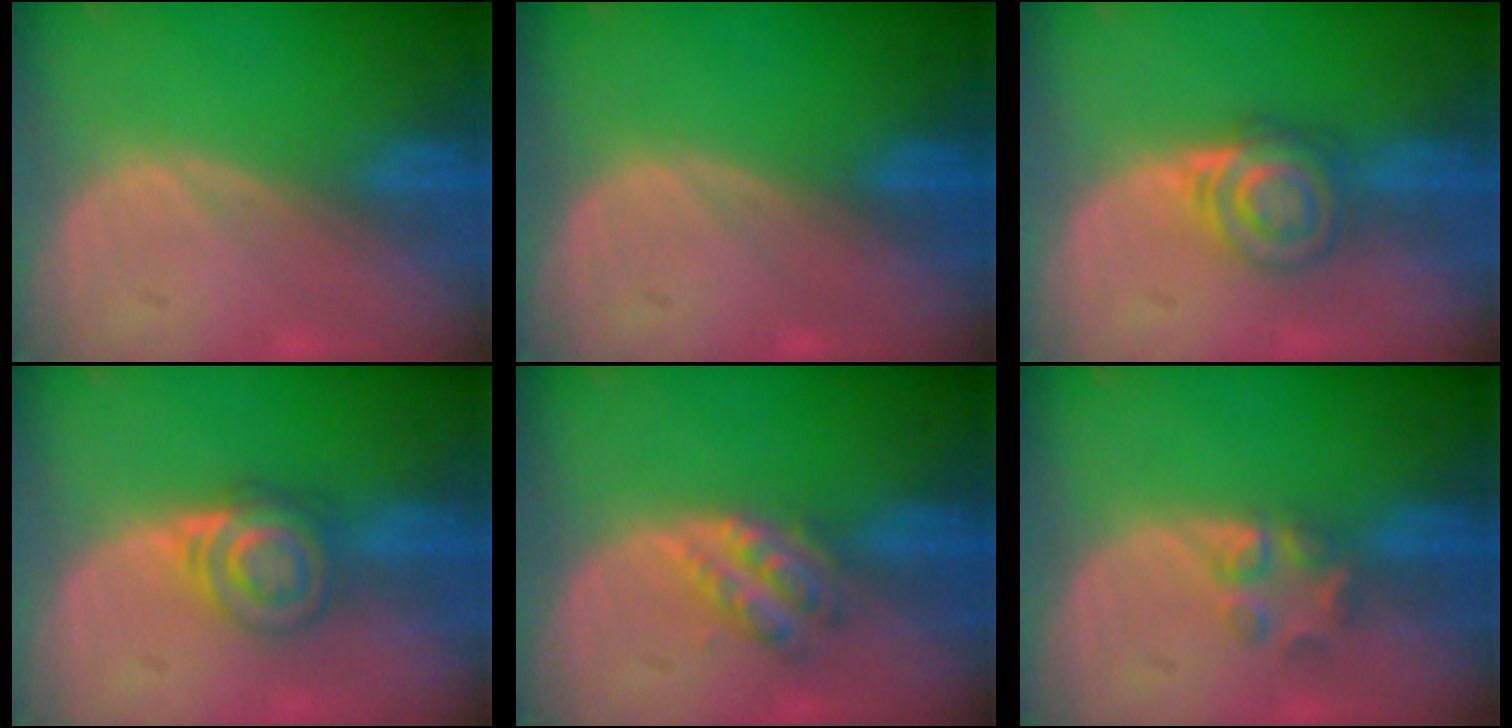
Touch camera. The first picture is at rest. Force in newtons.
{"total": 0.0}
{"total": 6.4, "press": 5.5, "slide": 3.3}
{"total": 6.4, "press": 5.5, "slide": 3.3}
{"total": 4.7, "press": 4.2, "slide": 2.3}
{"total": 2.9, "press": 2.9, "slide": 0.3}